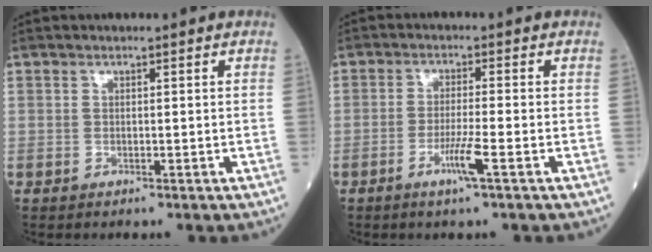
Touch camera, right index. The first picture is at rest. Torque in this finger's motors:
{"motor_torque": [0.62, -0.21, 0.27, 0.09]}